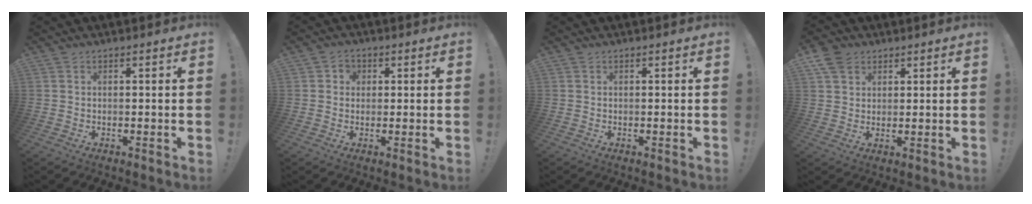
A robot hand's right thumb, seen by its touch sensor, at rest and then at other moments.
{"total": 3.0, "force": [0.4, 2.8, 0.8], "torque": [-0.005, 0.002, 0.005]}
{"total": 0.0}
{"total": 6.1, "force": [3.5, 4.6, 2.0], "torque": [-0.036, -0.011, 0.070]}